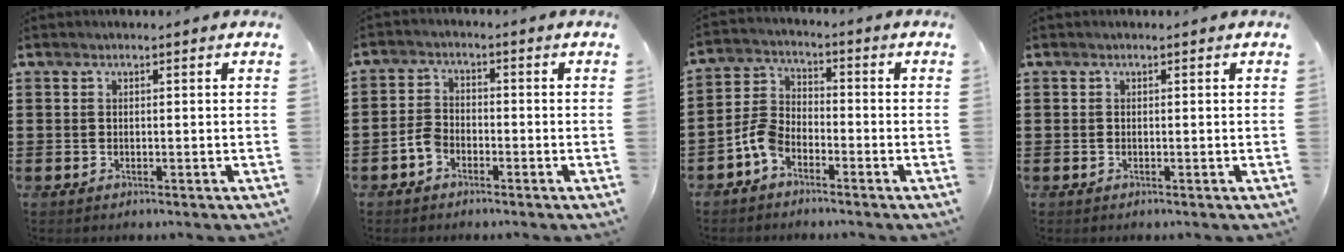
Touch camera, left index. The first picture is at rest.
{"total": 3.2, "force": [-1.9, 1.9, 1.7], "torque": [-0.055, 0.000, -0.043]}
{"total": 5.2, "force": [-3.4, 2.8, 2.8], "torque": [-0.077, 0.007, -0.072]}
{"total": 0.0}